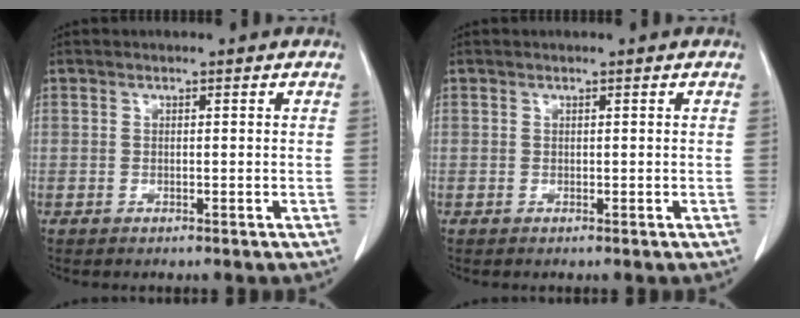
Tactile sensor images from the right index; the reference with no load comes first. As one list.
[{"total": 0.0}]